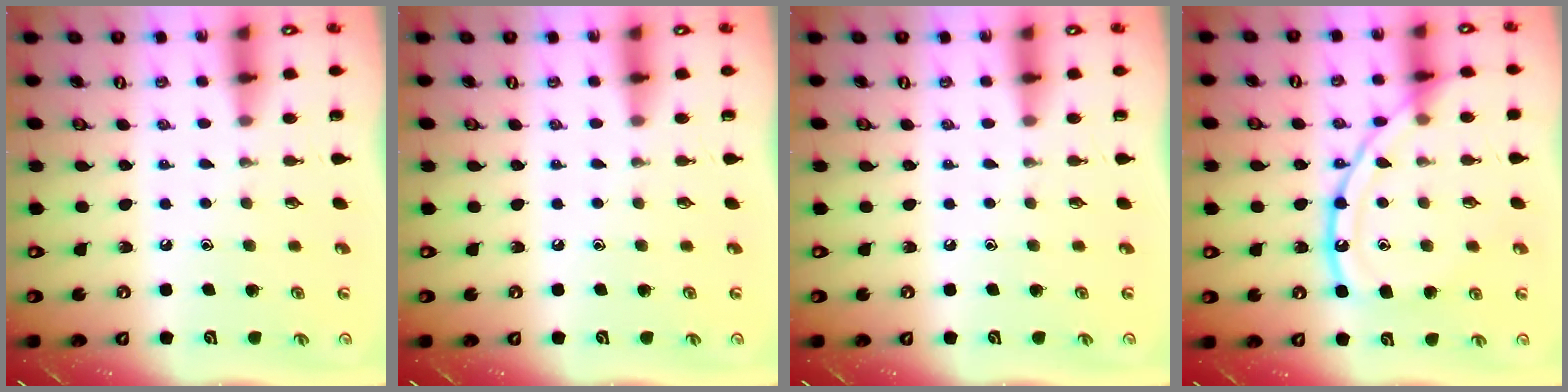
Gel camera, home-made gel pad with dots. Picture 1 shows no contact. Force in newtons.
{"total": 0.0}
{"total": 0.0}
{"total": 15.1, "press": 15.0, "slide": 1.4}